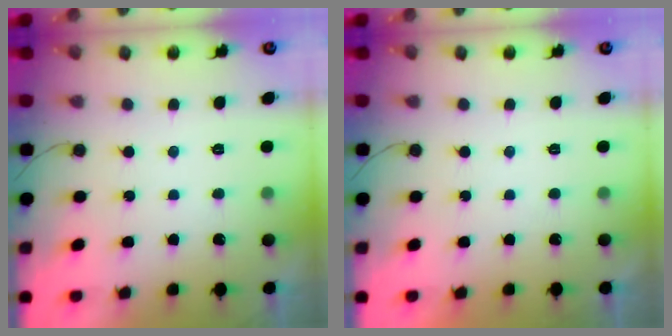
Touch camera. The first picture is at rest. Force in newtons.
{"total": 1.9, "press": 1.9, "slide": 0.1}